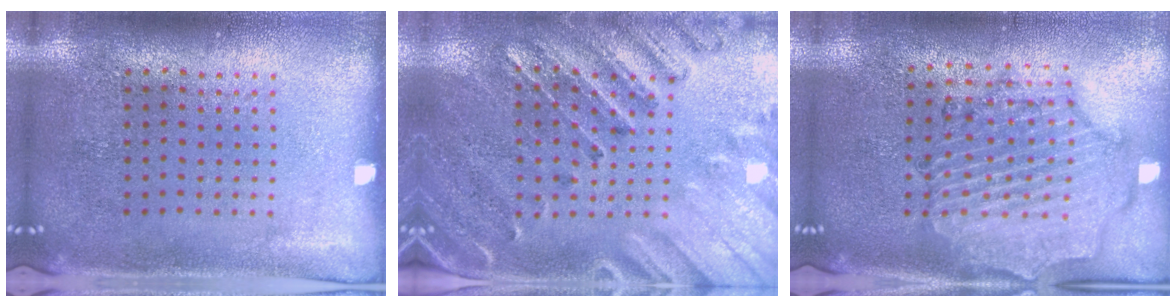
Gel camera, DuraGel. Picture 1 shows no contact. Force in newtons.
{"total": 2.9, "press": 2.7, "slide": 1.1}
{"total": 1.6, "press": 1.6, "slide": 0.4}